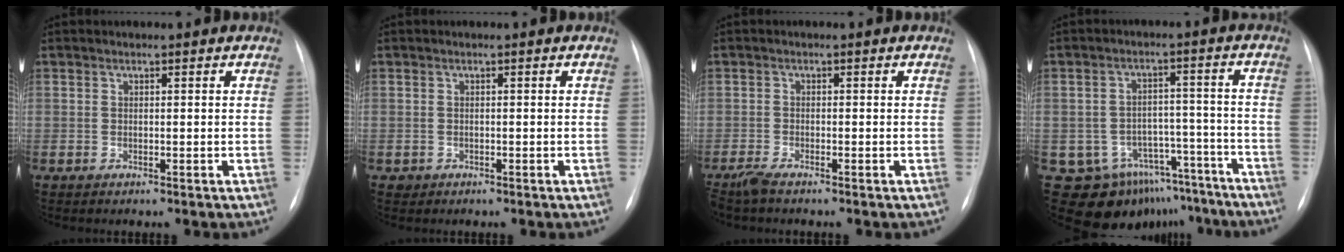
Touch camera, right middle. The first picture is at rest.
{"total": 0.8, "force": [-0.4, 0.7, 0.0], "torque": [-0.002, 0.003, -0.007]}
{"total": 2.2, "force": [-1.9, 0.1, 1.2], "torque": [-0.036, -0.008, -0.039]}
{"total": 13.4, "force": [-10.1, 8.6, 2.0], "torque": [-0.017, 0.057, -0.123]}